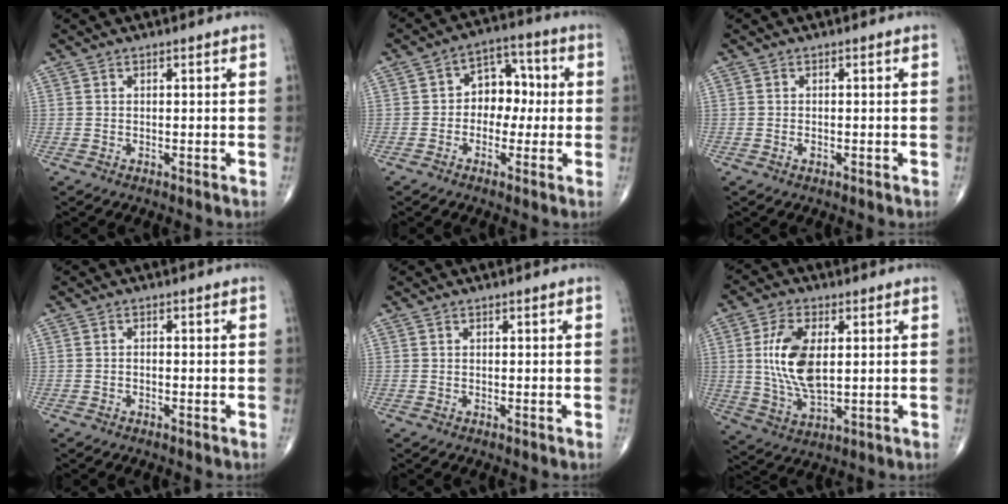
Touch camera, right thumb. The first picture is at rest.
{"total": 8.2, "force": [-0.2, 6.2, 5.4], "torque": [-0.038, 0.031, -0.016]}
{"total": 0.6, "force": [-0.4, 0.3, 0.4], "torque": [-0.008, -0.001, -0.007]}
{"total": 0.6, "force": [-0.4, 0.3, 0.3], "torque": [-0.005, 0.002, -0.010]}
{"total": 0.0}
{"total": 12.0, "force": [1.8, 6.0, 10.3], "torque": [-0.201, -0.011, 0.039]}